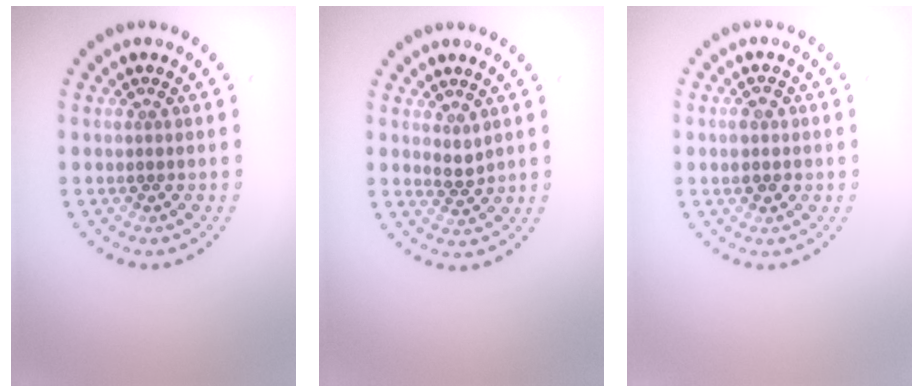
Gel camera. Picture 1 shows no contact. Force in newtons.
{"total": 1.1, "press": 0.9, "slide": 0.7}
{"total": 2.2, "press": 2.2, "slide": 0.1}